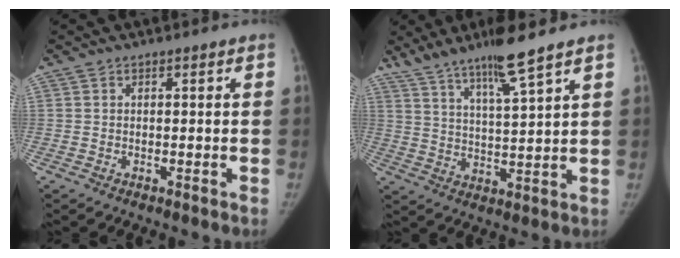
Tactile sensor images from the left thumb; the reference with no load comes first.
{"total": 10.6, "force": [7.8, 0.3, 7.2], "torque": [-0.128, -0.035, 0.144]}